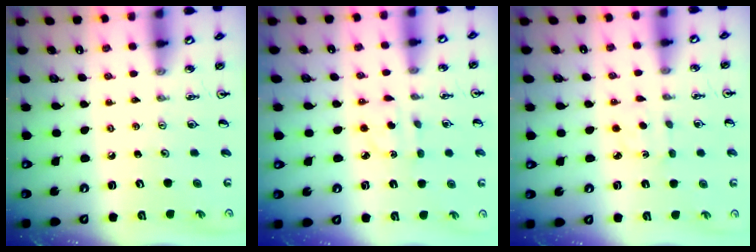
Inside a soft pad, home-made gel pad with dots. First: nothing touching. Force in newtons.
{"total": 2.0, "press": 2.0, "slide": 0.4}
{"total": 2.3, "press": 2.3, "slide": 0.3}